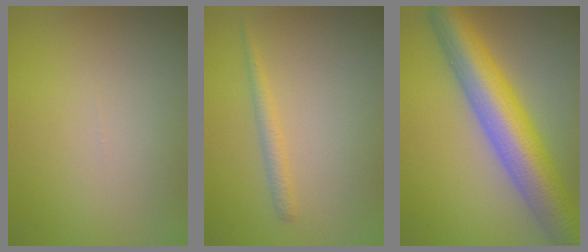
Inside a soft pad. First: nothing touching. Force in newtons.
{"total": 1.5, "press": 1.5, "slide": 0.0}
{"total": 9.3, "press": 9.3, "slide": 0.4}